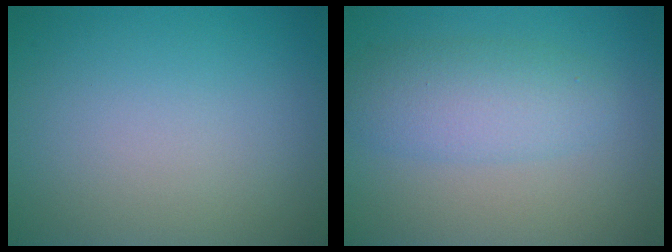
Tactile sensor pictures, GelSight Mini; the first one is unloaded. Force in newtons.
{"total": 4.1, "press": 4.1, "slide": 0.0}